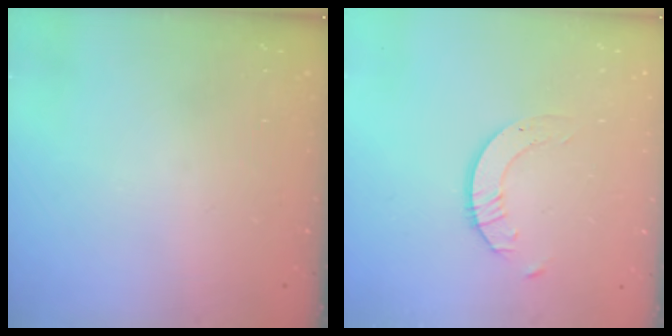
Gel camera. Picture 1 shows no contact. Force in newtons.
{"total": 2.3, "press": 2.3, "slide": 0.2}